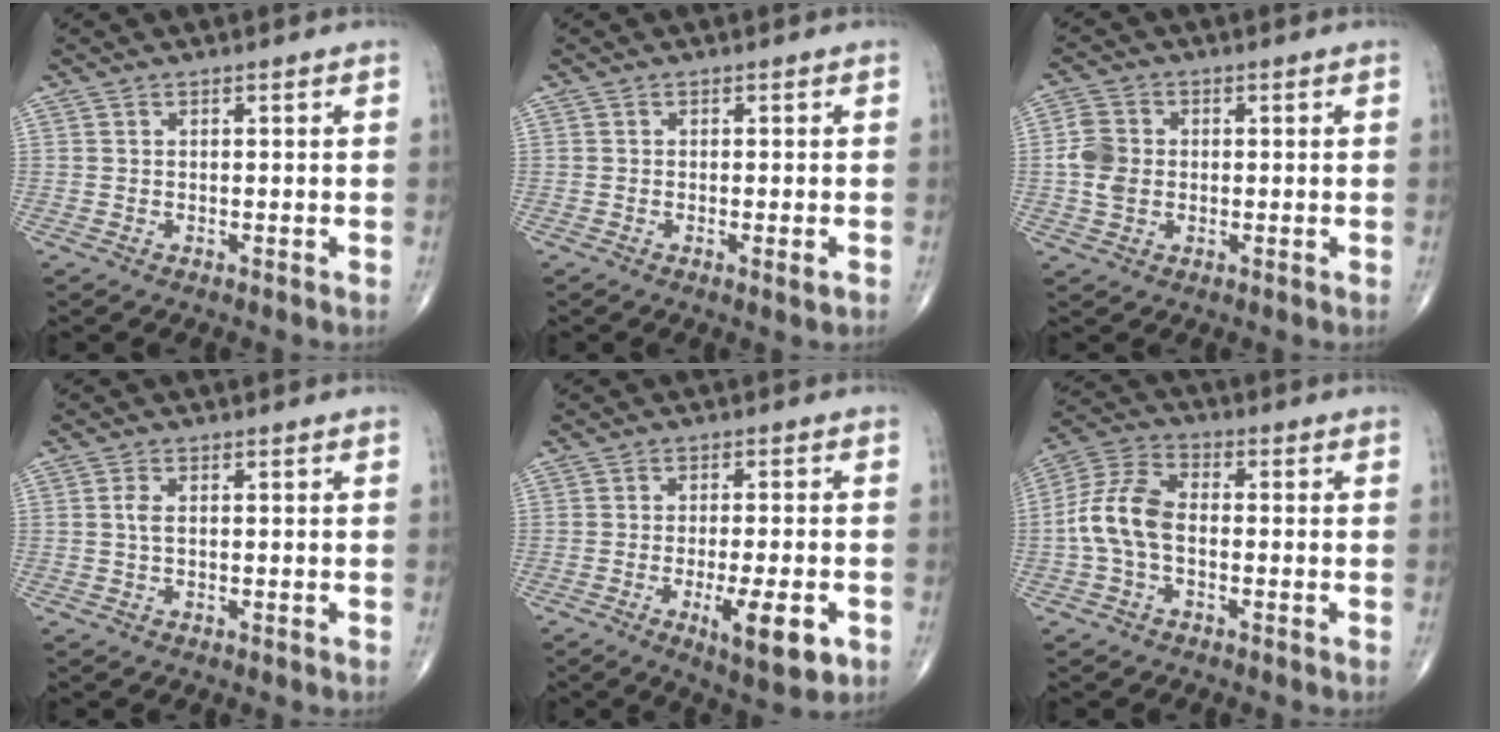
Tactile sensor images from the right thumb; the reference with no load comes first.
{"total": 1.5, "force": [-0.5, 0.2, 1.4], "torque": [-0.024, -0.005, -0.009]}
{"total": 5.7, "force": [-0.3, 4.5, 3.5], "torque": [-0.067, 0.008, -0.010]}
{"total": 1.7, "force": [0.1, 0.8, 1.5], "torque": [-0.036, -0.001, -0.002]}
{"total": 9.9, "force": [-3.6, 2.8, 8.7], "torque": [-0.132, -0.006, -0.049]}
{"total": 9.7, "force": [-1.3, 5.8, 7.7], "torque": [-0.159, 0.031, -0.037]}